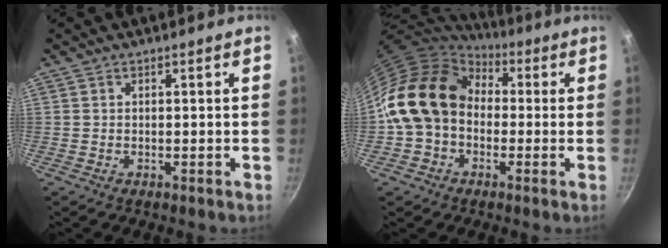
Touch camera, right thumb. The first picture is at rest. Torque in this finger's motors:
{"motor_torque": [2.48, 2.53, 1.13, -0.87, 0.25]}